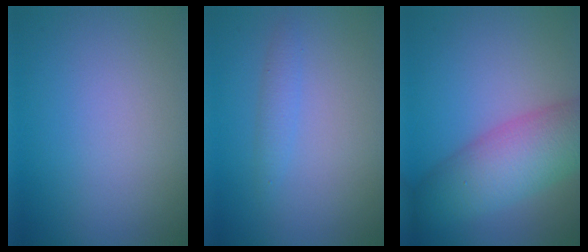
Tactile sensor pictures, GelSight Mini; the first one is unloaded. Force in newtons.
{"total": 1.3, "press": 1.3, "slide": 0.1}
{"total": 7.4, "press": 7.4, "slide": 0.2}